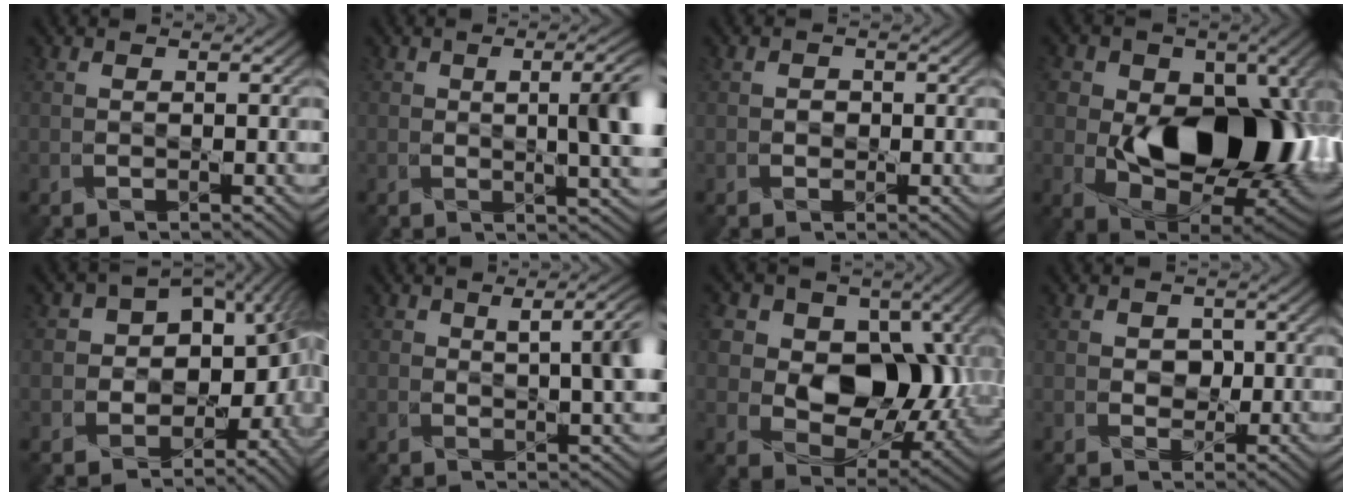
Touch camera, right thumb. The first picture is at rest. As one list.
[{"total": 6.3, "force": [0.6, 2.4, 5.8], "torque": [-0.074, 0.001, 0.012]}, {"total": 0.9, "force": [-0.3, 0.9, 0.1], "torque": [0.002, -0.003, -0.007]}, {"total": 16.9, "force": [-0.5, 11.4, 12.4], "torque": [-0.149, -0.029, -0.001]}, {"total": 15.0, "force": [-0.7, 11.5, 9.6], "torque": [-0.134, -0.030, 0.018]}, {"total": 4.5, "force": [1.5, 2.0, 3.8], "torque": [-0.047, 0.006, 0.024]}, {"total": 12.1, "force": [2.1, 9.4, 7.4], "torque": [-0.130, 0.004, 0.022]}, {"total": 1.8, "force": [0.1, 1.7, 0.6], "torque": [-0.011, -0.004, -0.001]}]